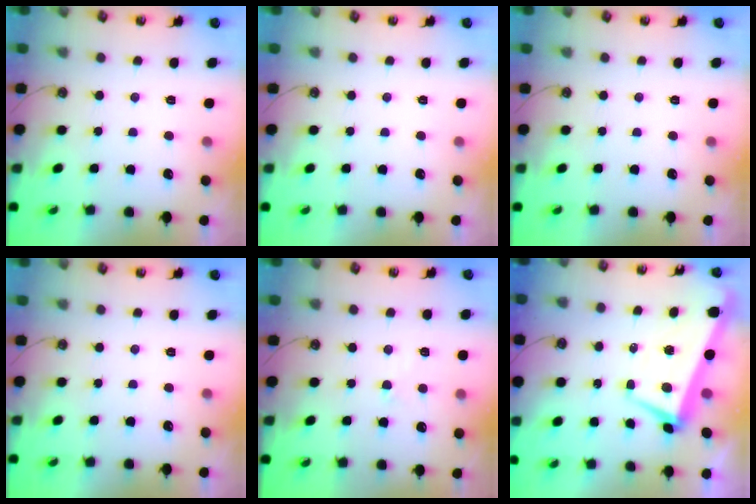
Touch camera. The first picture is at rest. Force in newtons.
{"total": 0.0}
{"total": 0.0}
{"total": 0.0}
{"total": 1.1, "press": 1.0, "slide": 0.5}
{"total": 3.8, "press": 3.1, "slide": 2.1}